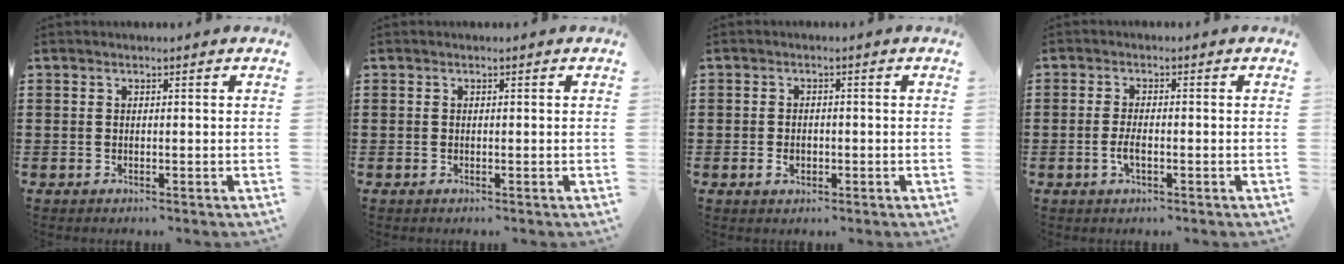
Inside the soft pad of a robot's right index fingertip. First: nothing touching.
{"total": 0.0}
{"total": 1.8, "force": [-0.6, 1.2, 1.2], "torque": [-0.024, 0.004, -0.012]}
{"total": 2.5, "force": [-0.8, 0.7, 2.3], "torque": [-0.049, -0.003, -0.016]}